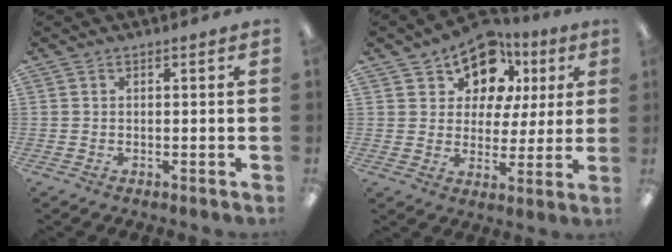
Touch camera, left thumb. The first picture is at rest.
{"total": 12.8, "force": [8.5, 8.3, 4.7], "torque": [-0.093, -0.048, 0.160]}